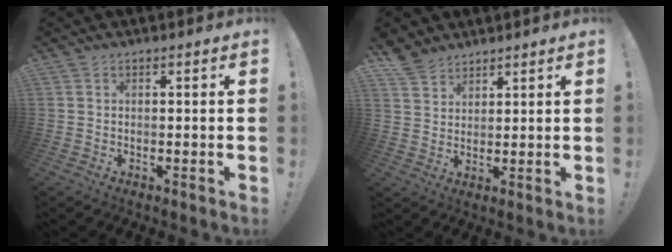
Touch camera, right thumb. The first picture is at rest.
{"total": 5.6, "force": [4.7, 3.0, 0.7], "torque": [-0.016, -0.033, 0.094]}